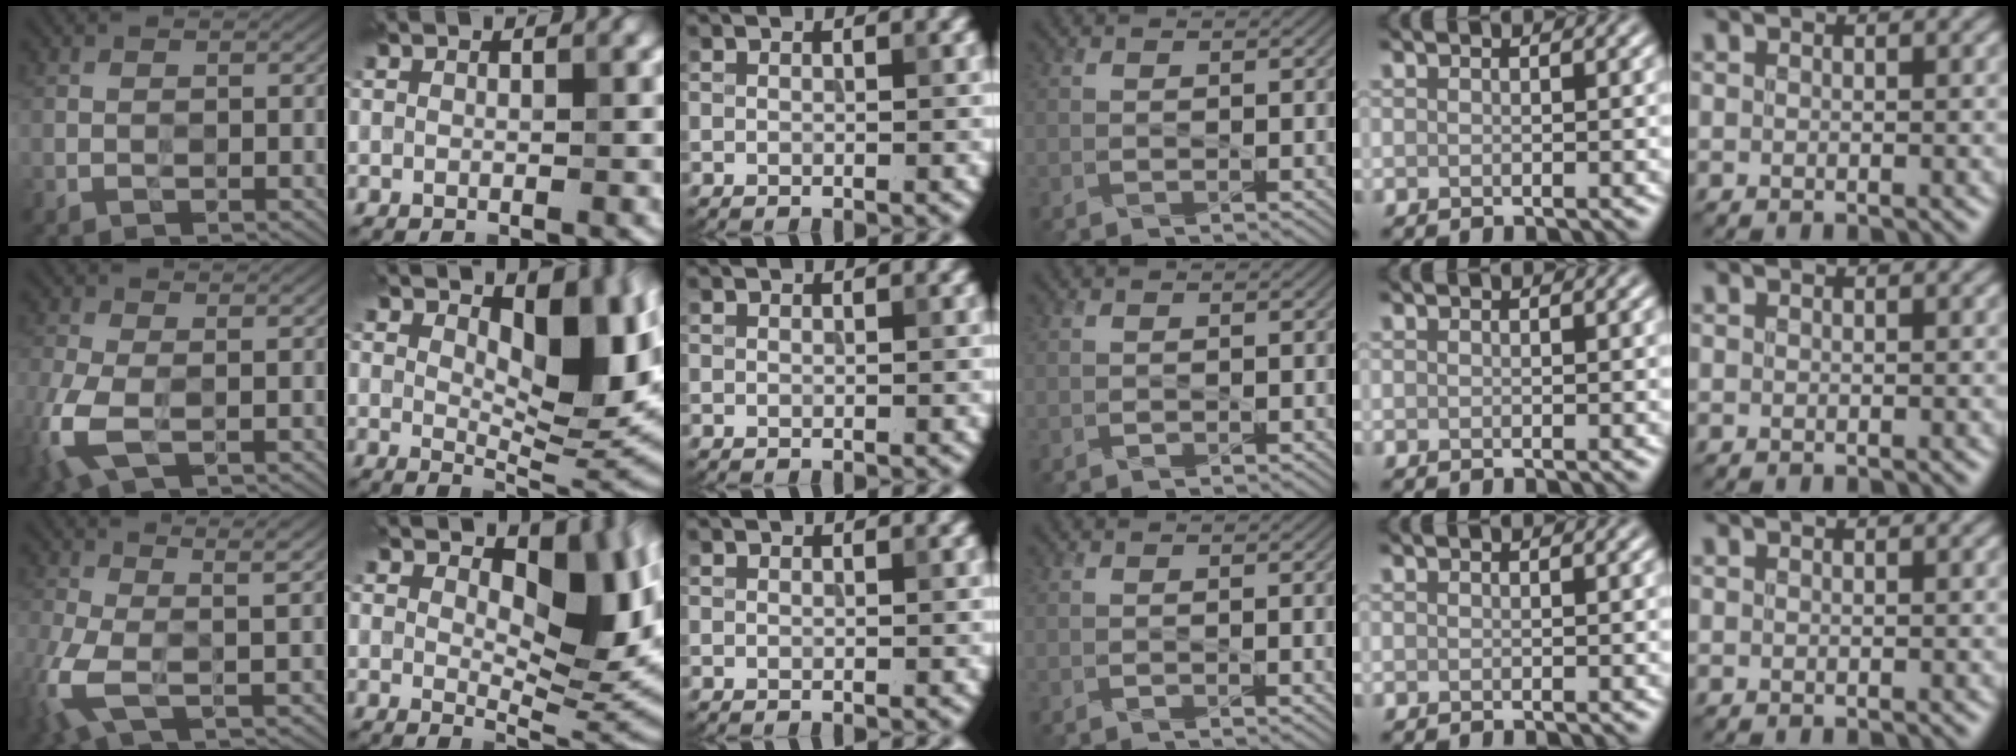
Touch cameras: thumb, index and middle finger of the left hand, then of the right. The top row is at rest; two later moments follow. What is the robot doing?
{"motion": "wipe", "object": "measuring cup"}